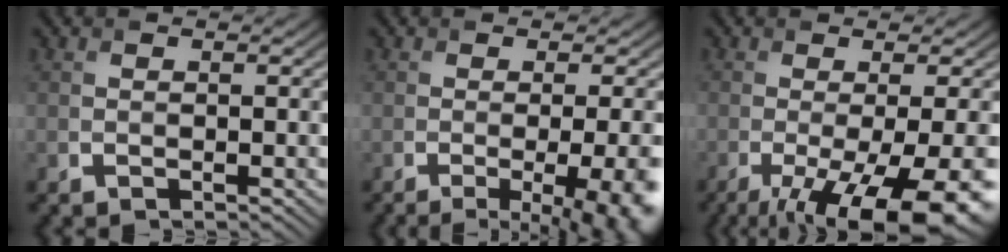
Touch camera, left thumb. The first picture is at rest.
{"total": 10.9, "force": [-3.6, 3.8, 9.6], "torque": [-0.085, -0.006, -0.037]}
{"total": 13.7, "force": [-6.3, 4.0, 11.4], "torque": [-0.163, -0.020, -0.079]}